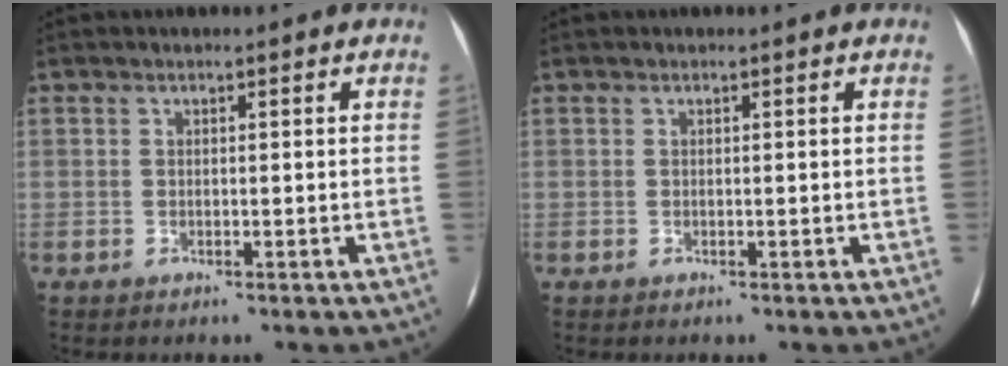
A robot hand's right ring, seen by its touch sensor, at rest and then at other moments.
{"total": 0.0}